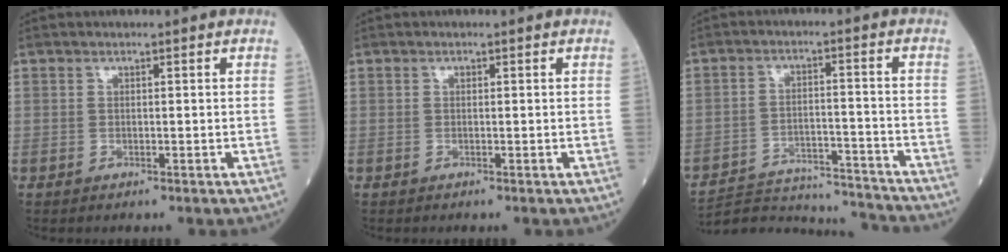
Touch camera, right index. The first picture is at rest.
{"total": 0.0}
{"total": 15.9, "force": [-15.7, 1.1, 2.0], "torque": [-0.038, 0.017, -0.230]}